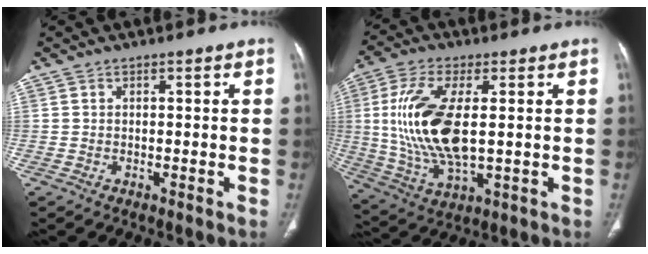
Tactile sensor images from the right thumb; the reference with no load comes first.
{"total": 16.6, "force": [1.5, 7.2, 14.8], "torque": [-0.315, -0.011, 0.036]}